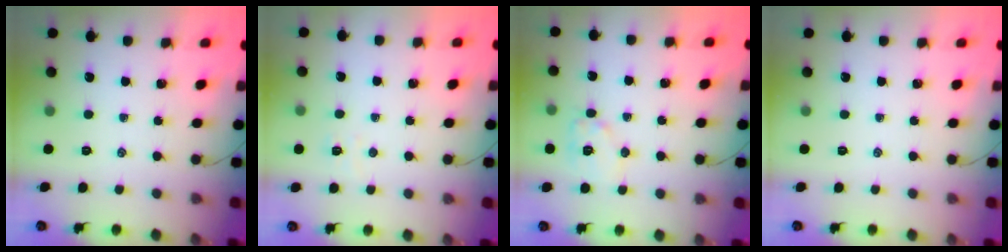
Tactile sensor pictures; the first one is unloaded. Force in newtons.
{"total": 4.1, "press": 3.9, "slide": 1.0}
{"total": 8.7, "press": 8.7, "slide": 0.2}
{"total": 0.0}